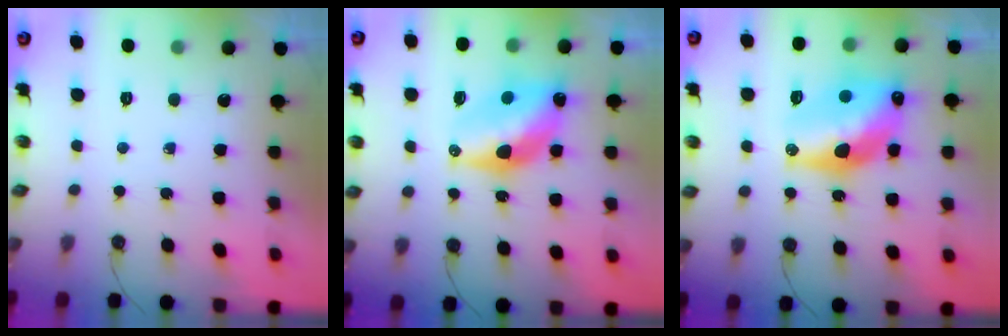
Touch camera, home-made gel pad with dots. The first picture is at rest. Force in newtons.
{"total": 12.9, "press": 12.9, "slide": 1.0}
{"total": 16.5, "press": 16.4, "slide": 1.3}